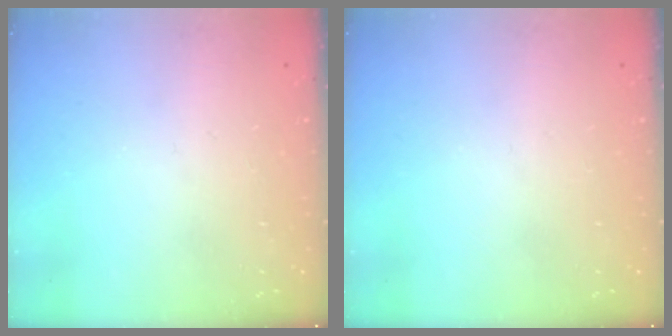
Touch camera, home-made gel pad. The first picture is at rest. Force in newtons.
{"total": 0.0}